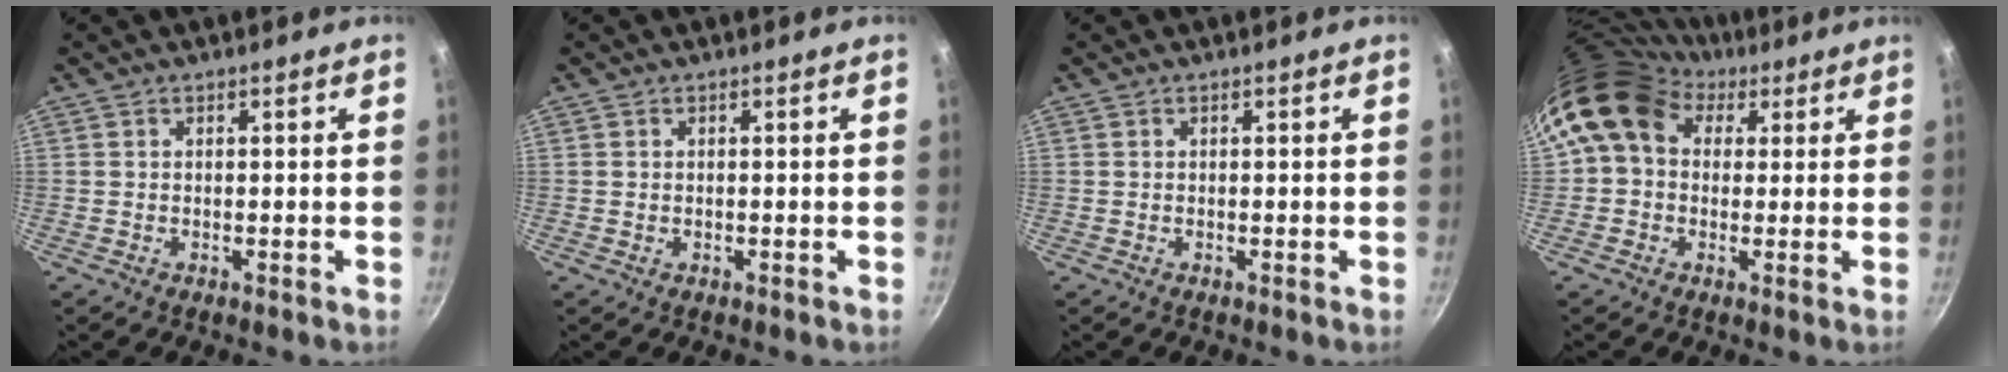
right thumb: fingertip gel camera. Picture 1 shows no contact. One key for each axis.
{"total": 0.0}
{"total": 0.0}
{"total": 13.0, "fx": 4.2, "fy": 10.3, "fz": 6.9, "tx": -0.103, "ty": 0.019, "tz": 0.054}